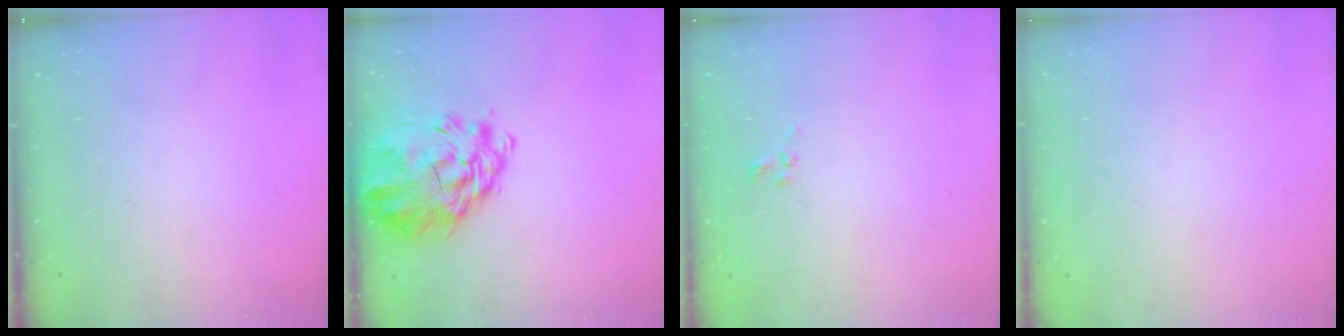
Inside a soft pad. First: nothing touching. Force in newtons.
{"total": 10.6, "press": 9.9, "slide": 3.9}
{"total": 1.7, "press": 1.5, "slide": 0.8}
{"total": 1.8, "press": 1.8, "slide": 0.2}